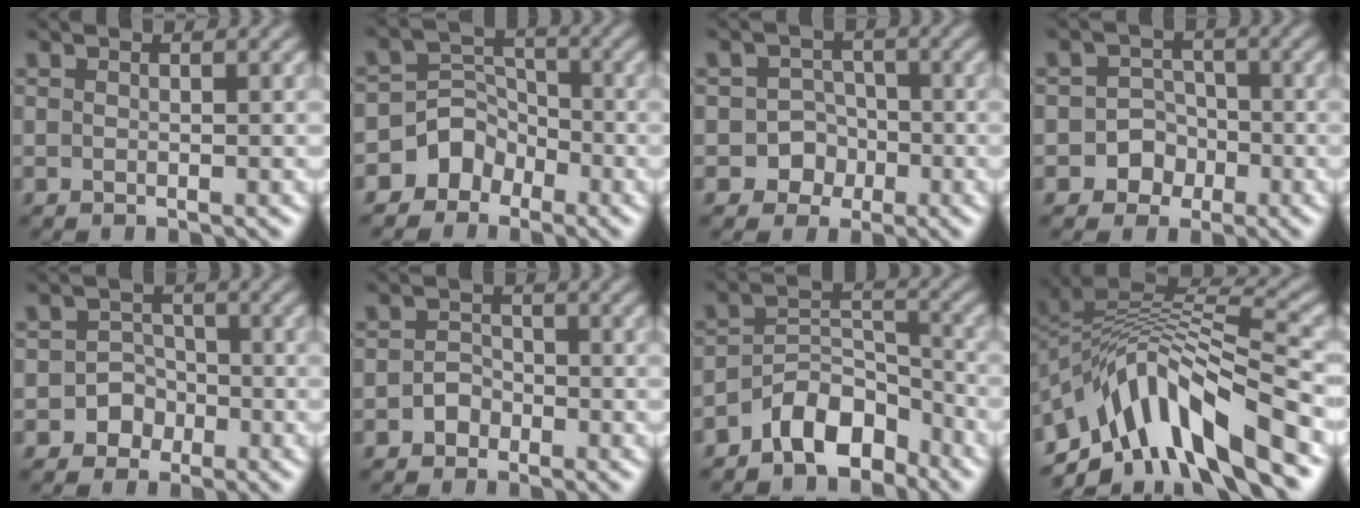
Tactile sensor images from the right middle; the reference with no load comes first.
{"total": 4.1, "force": [-2.7, 3.1, 0.5], "torque": [0.017, 0.019, -0.061]}
{"total": 3.9, "force": [-1.7, 3.5, 0.5], "torque": [0.027, 0.006, -0.038]}
{"total": 3.5, "force": [-1.5, 3.1, 0.5], "torque": [0.027, 0.009, -0.038]}
{"total": 3.0, "force": [-1.4, 2.6, 0.4], "torque": [0.027, 0.011, -0.036]}
{"total": 1.6, "force": [-0.8, 1.3, 0.4], "torque": [-0.006, 0.008, -0.017]}
{"total": 5.8, "force": [-4.2, 2.9, 2.8], "torque": [-0.039, 0.009, -0.084]}
{"total": 11.0, "force": [-5.7, 4.3, 8.4], "torque": [-0.140, 0.013, -0.100]}